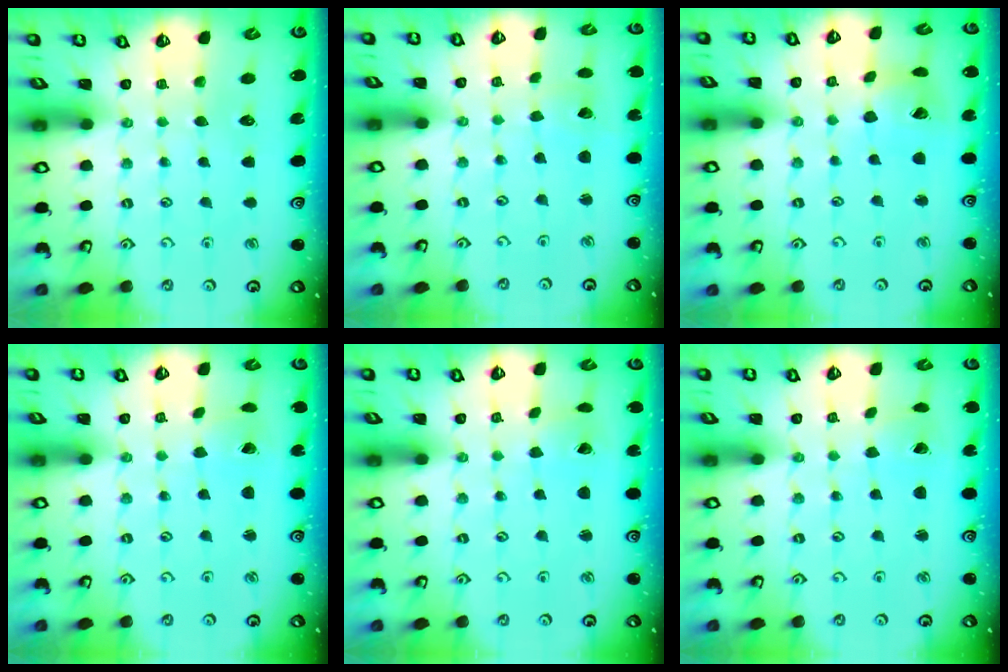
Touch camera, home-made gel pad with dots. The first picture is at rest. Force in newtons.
{"total": 1.6, "press": 1.6, "slide": 0.1}
{"total": 8.6, "press": 8.5, "slide": 1.2}
{"total": 0.6, "press": 0.6, "slide": 0.1}
{"total": 0.0}
{"total": 0.6, "press": 0.6, "slide": 0.1}